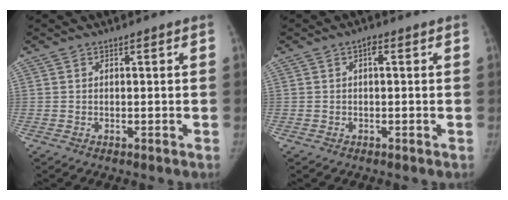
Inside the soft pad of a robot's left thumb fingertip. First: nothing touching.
{"total": 1.5, "force": [0.3, 0.7, 1.3], "torque": [-0.019, 0.004, 0.000]}